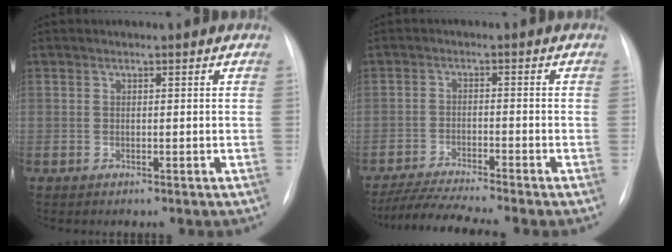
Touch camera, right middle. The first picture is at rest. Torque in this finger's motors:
{"motor_torque": [0.09, -0.12, 0.07, 0.05]}